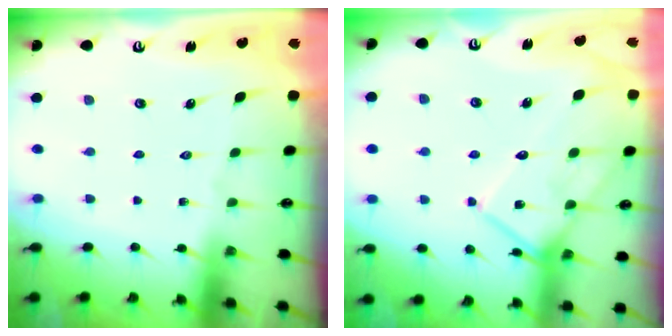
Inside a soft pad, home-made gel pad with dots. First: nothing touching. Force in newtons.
{"total": 14.8, "press": 14.7, "slide": 1.2}